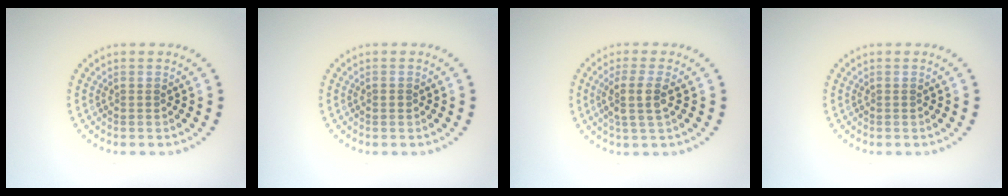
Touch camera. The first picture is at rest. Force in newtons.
{"total": 0.7, "press": 0.7, "slide": 0.3}
{"total": 2.9, "press": 2.4, "slide": 1.6}
{"total": 0.0}